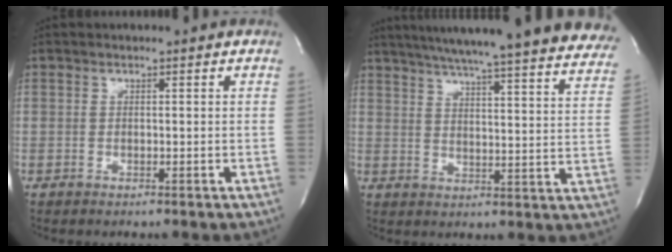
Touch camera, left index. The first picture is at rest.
{"total": 32.9, "force": [29.4, 2.6, 14.7], "torque": [-0.201, -0.066, 0.353]}